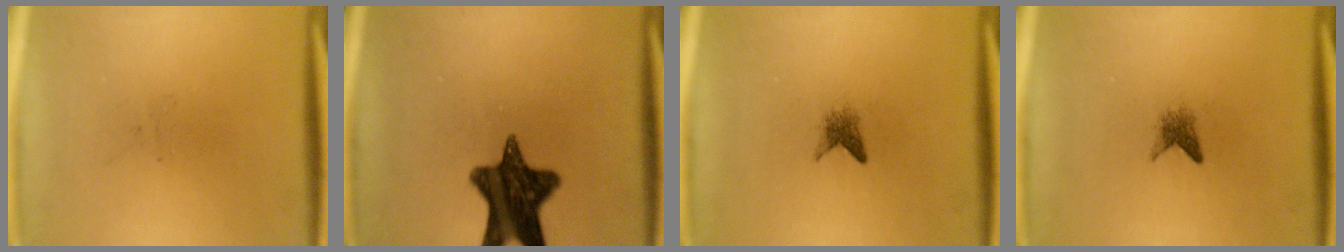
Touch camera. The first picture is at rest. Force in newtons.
{"total": 13.1}
{"total": 1.5}
{"total": 1.5}